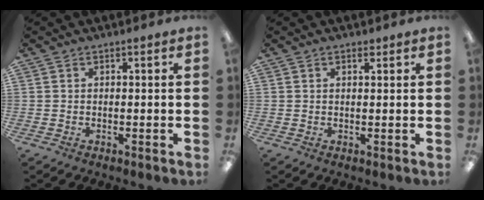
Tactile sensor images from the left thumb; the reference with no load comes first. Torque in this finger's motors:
{"motor_torque": [0.05, 0.13, -0.21, -0.19, -0.02]}